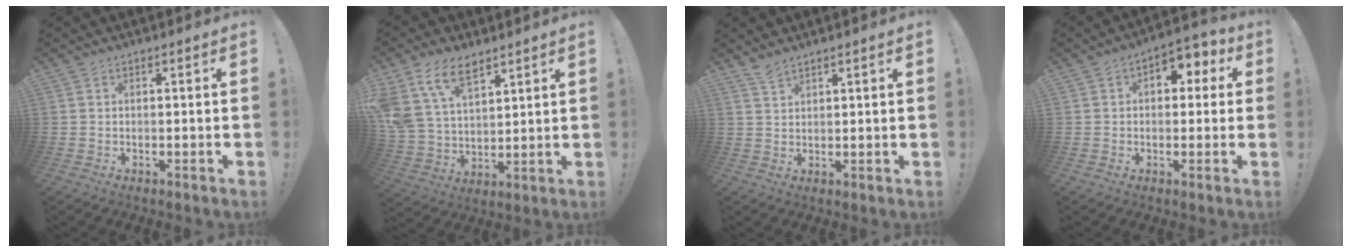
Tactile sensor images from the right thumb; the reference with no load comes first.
{"total": 14.8, "force": [9.3, 8.4, 7.8], "torque": [-0.152, -0.047, 0.177]}
{"total": 3.0, "force": [2.7, 0.8, 1.1], "torque": [-0.018, -0.017, 0.049]}
{"total": 5.9, "force": [1.6, 4.4, 3.6], "torque": [-0.037, -0.006, 0.029]}